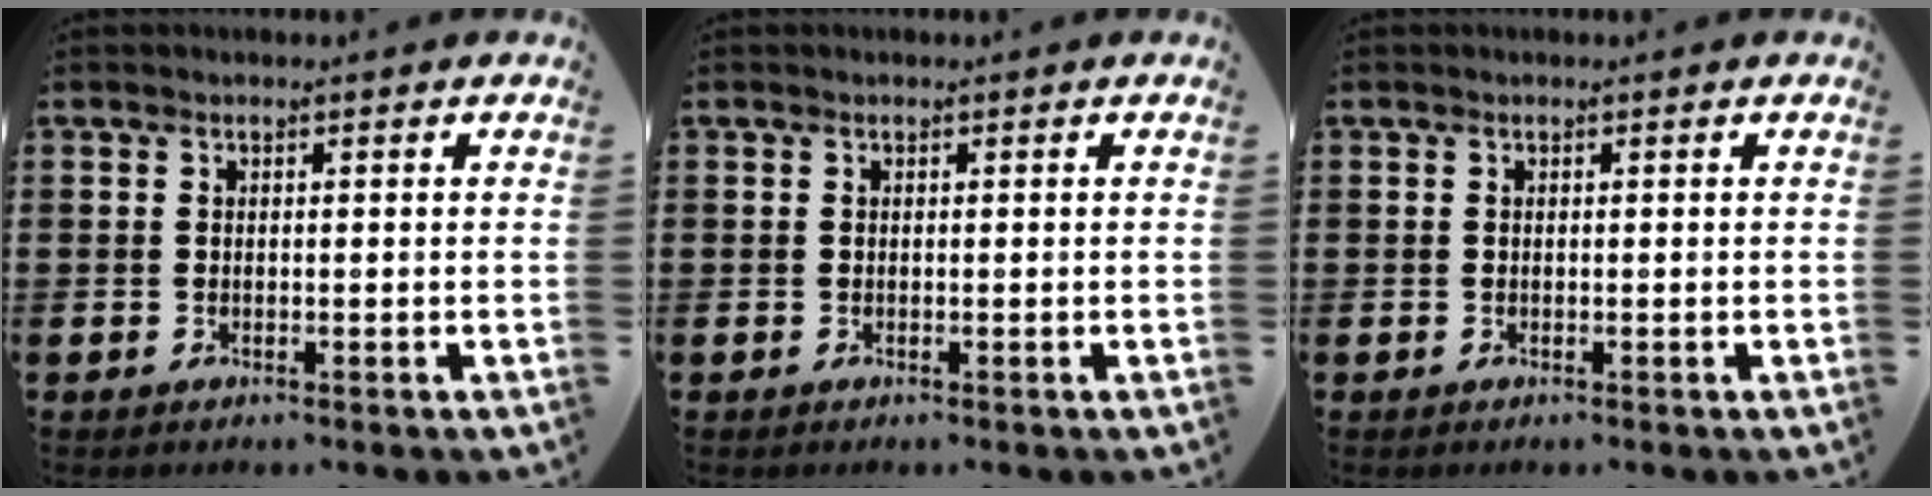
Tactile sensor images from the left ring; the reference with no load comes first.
{"total": 0.0}
{"total": 0.0}